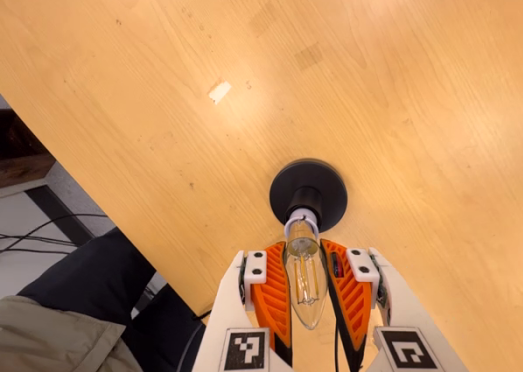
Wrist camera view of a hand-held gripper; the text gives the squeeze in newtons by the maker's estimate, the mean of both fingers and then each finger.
{"total": 17.5, "left": 17.8, "right": 17.3}